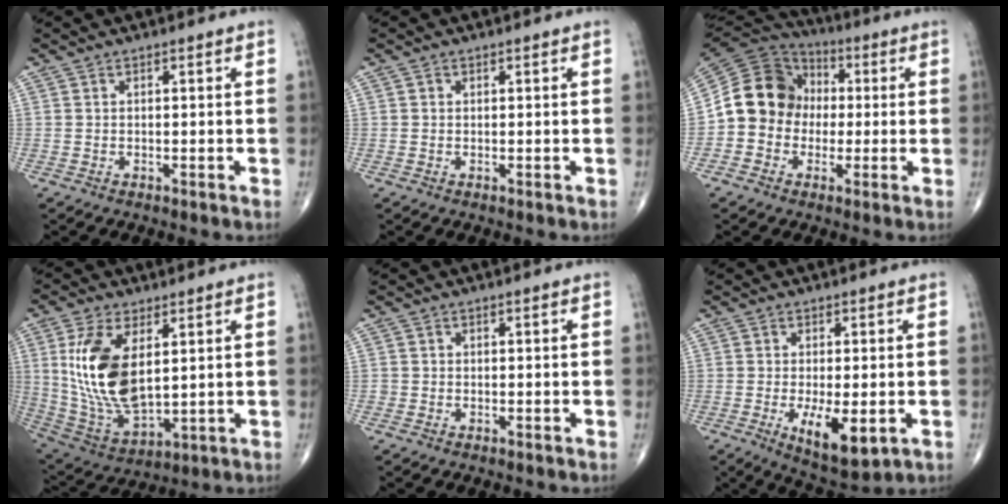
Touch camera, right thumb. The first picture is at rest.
{"total": 0.5, "force": [0.1, 0.5, 0.1], "torque": [0.000, 0.001, 0.002]}
{"total": 13.5, "force": [-0.5, 11.9, 6.3], "torque": [-0.093, 0.034, -0.020]}
{"total": 16.7, "force": [3.7, 8.4, 13.9], "torque": [-0.270, -0.021, 0.086]}
{"total": 0.7, "force": [-0.2, 0.7, 0.0], "torque": [0.004, 0.005, -0.006]}
{"total": 9.2, "force": [-2.4, 3.6, 8.1], "torque": [-0.126, -0.019, -0.031]}